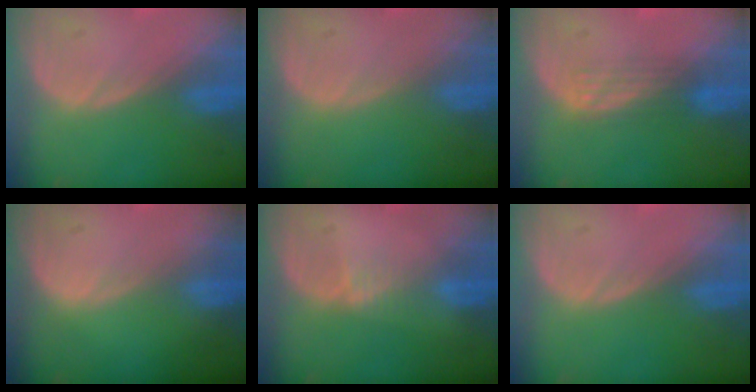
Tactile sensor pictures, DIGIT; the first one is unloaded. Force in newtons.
{"total": 0.0}
{"total": 2.9, "press": 2.6, "slide": 1.3}
{"total": 0.0}
{"total": 1.3, "press": 1.3, "slide": 0.2}
{"total": 0.0}